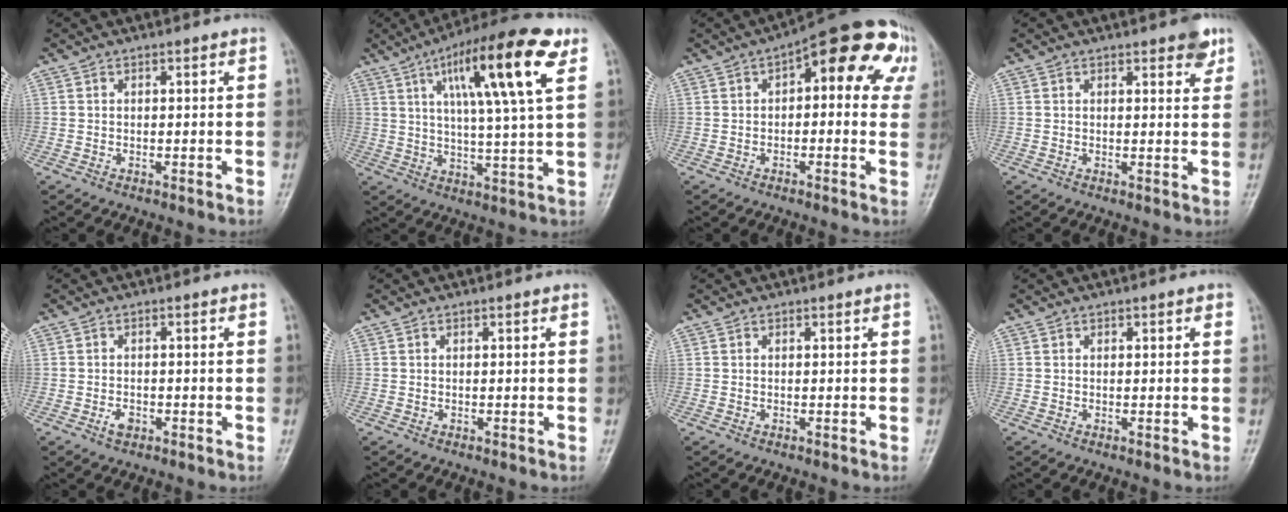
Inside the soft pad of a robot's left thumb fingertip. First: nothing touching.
{"total": 18.4, "force": [7.8, 3.3, 16.3], "torque": [-0.250, -0.009, 0.120]}
{"total": 15.7, "force": [5.1, 7.4, 12.9], "torque": [-0.110, 0.022, 0.047]}
{"total": 3.6, "force": [2.3, 1.3, 2.4], "torque": [-0.017, -0.009, 0.024]}
{"total": 1.9, "force": [-1.1, 1.2, 1.0], "torque": [-0.017, 0.005, -0.020]}
{"total": 0.0}
{"total": 0.0}
{"total": 1.0, "force": [0.4, 0.5, 0.8], "torque": [-0.006, 0.001, 0.004]}